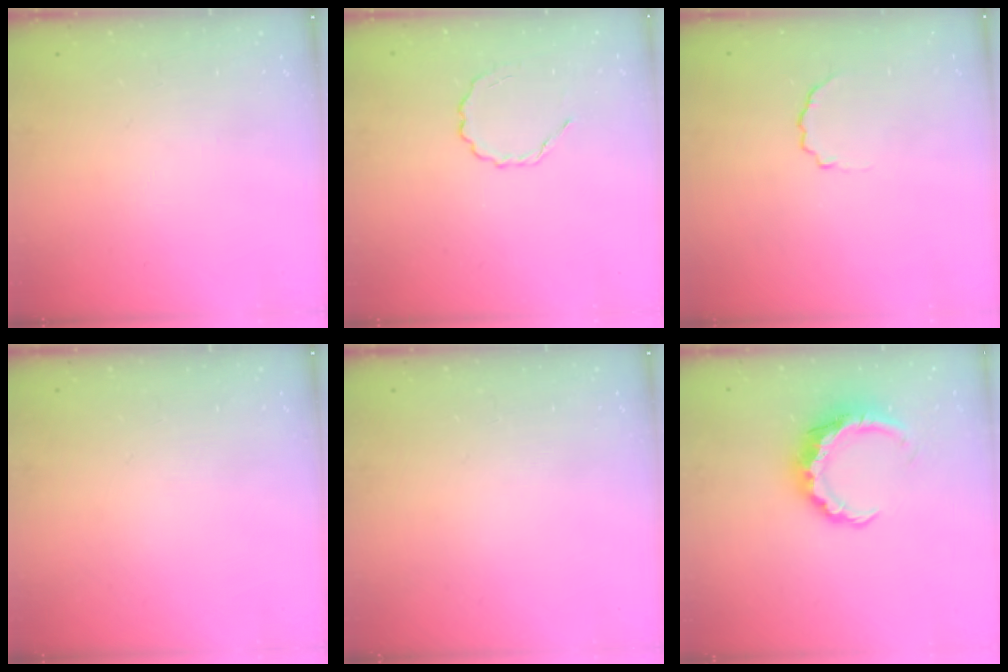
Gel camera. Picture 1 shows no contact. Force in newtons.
{"total": 2.5, "press": 2.3, "slide": 0.9}
{"total": 3.2, "press": 3.2, "slide": 0.7}
{"total": 0.0}
{"total": 0.0}
{"total": 8.2, "press": 8.1, "slide": 1.5}